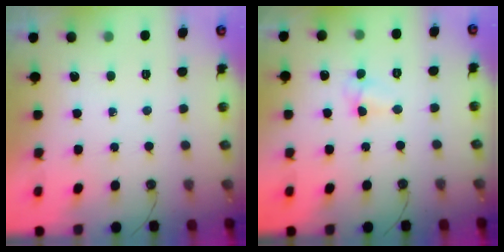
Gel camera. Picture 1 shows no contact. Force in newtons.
{"total": 3.5, "press": 3.5, "slide": 0.4}